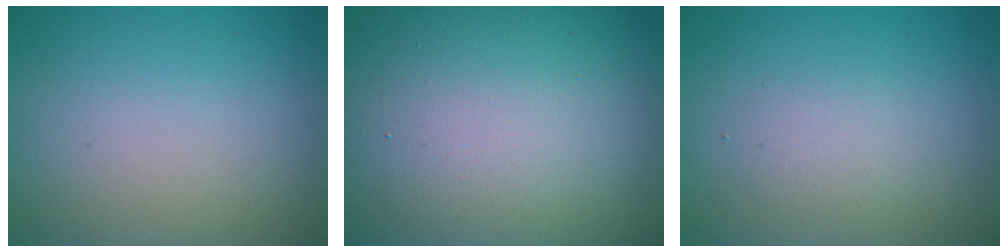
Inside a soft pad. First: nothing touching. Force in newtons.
{"total": 22.3, "press": 22.3, "slide": 1.1}
{"total": 1.5, "press": 1.4, "slide": 0.1}